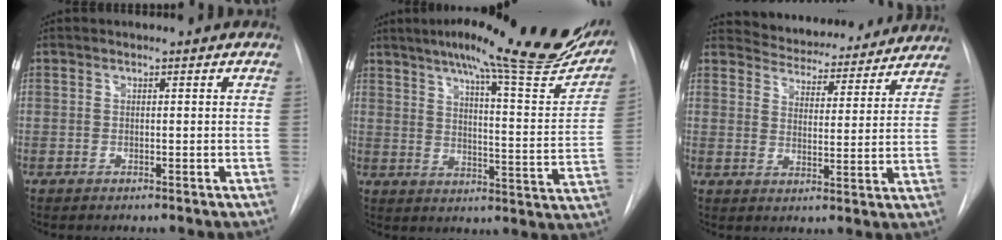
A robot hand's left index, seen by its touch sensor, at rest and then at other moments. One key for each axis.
{"total": 25.9, "fx": 20.3, "fy": 3.3, "fz": 15.8, "tx": -0.224, "ty": -0.037, "tz": 0.252}
{"total": 16.1, "fx": 15.1, "fy": 4.3, "fz": 3.3, "tx": -0.031, "ty": -0.008, "tz": 0.191}